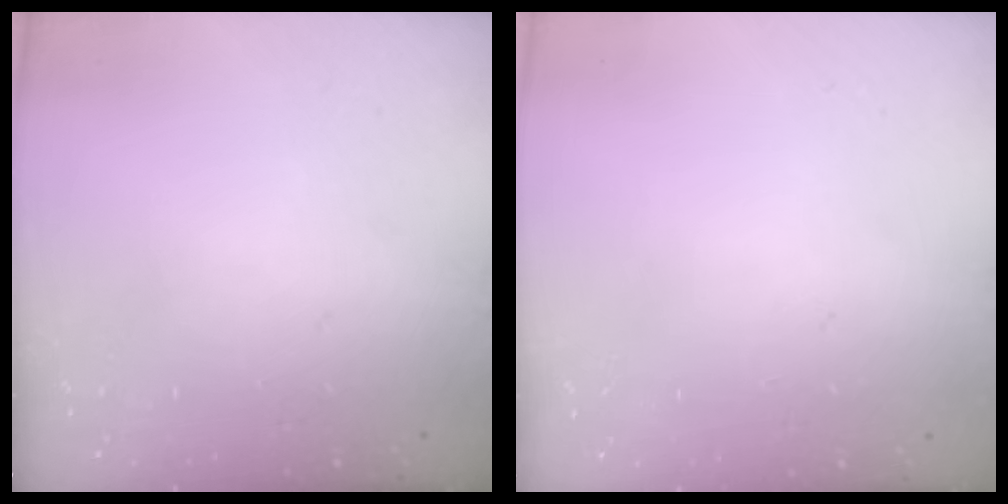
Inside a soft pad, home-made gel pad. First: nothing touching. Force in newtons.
{"total": 0.0}